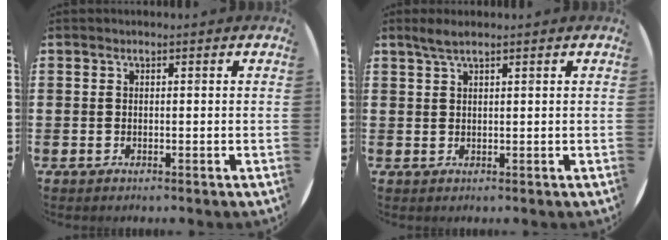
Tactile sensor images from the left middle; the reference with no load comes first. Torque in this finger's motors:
{"motor_torque": [0.47, -0.17, 0.04, 0.02]}